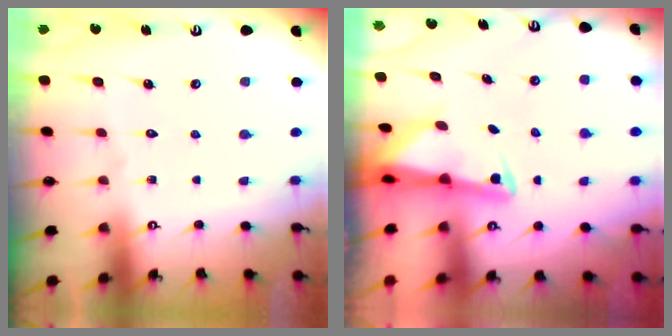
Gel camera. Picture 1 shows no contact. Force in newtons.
{"total": 2.3, "press": 2.2, "slide": 0.6}